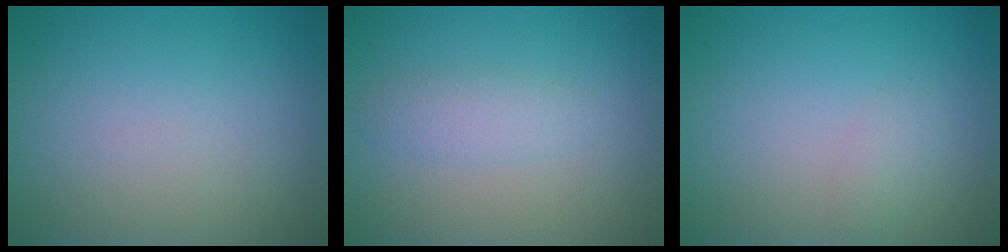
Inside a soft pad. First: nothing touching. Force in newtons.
{"total": 1.8, "press": 1.8, "slide": 0.1}
{"total": 1.0, "press": 1.0, "slide": 0.1}